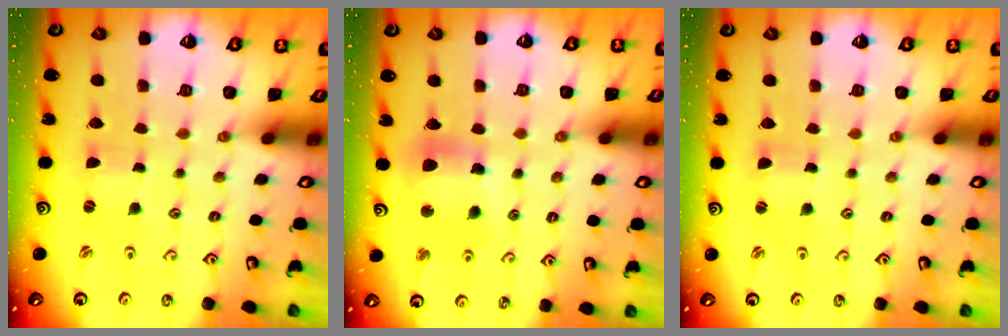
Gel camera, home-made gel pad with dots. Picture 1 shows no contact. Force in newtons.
{"total": 10.9, "press": 10.7, "slide": 1.9}
{"total": 0.8, "press": 0.8, "slide": 0.3}